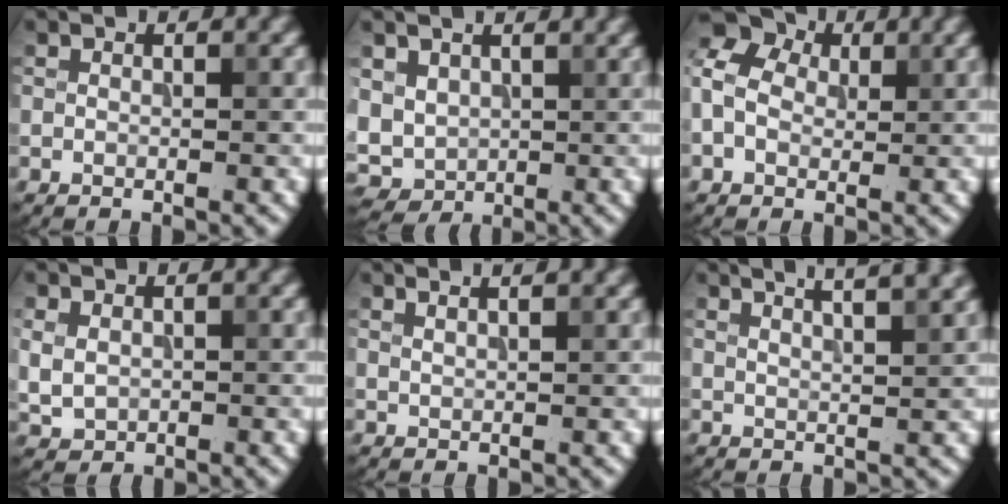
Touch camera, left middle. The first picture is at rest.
{"total": 4.9, "force": [1.4, 4.1, 2.2], "torque": [-0.067, 0.008, 0.029]}
{"total": 6.3, "force": [0.6, 4.9, 3.9], "torque": [-0.092, 0.028, -0.001]}
{"total": 2.3, "force": [0.2, 1.8, 1.4], "torque": [-0.034, -0.003, 0.006]}
{"total": 3.0, "force": [2.2, 1.2, 1.7], "torque": [-0.004, 0.017, 0.004]}
{"total": 7.0, "force": [4.9, 2.6, 4.3], "torque": [-0.025, 0.047, 0.034]}